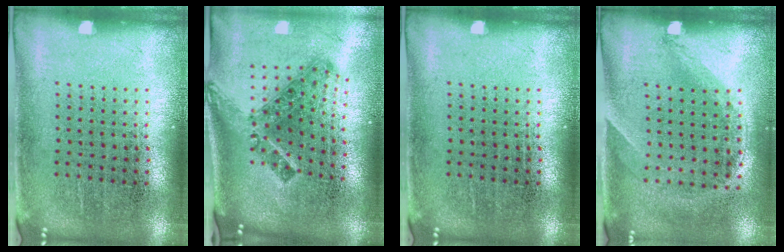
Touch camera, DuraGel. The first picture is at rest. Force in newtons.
{"total": 1.7, "press": 1.2, "slide": 1.1}
{"total": 0.0}
{"total": 1.4, "press": 1.0, "slide": 1.0}